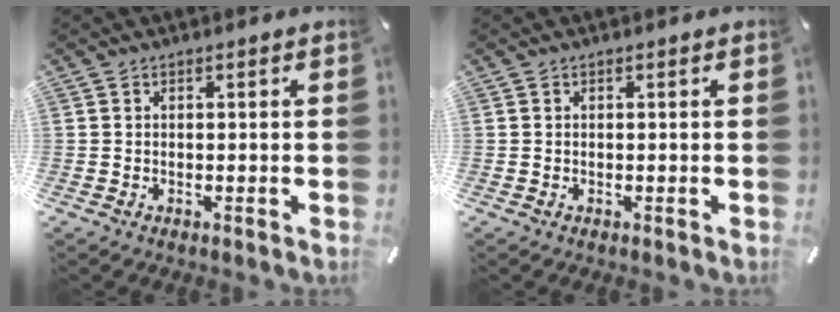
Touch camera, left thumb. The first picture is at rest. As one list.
[{"total": 0.0}]